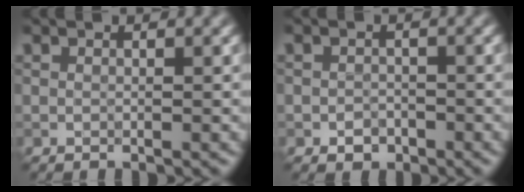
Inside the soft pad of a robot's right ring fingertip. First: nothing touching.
{"total": 1.4, "force": [-0.8, 1.0, 0.5], "torque": [-0.003, 0.000, -0.016]}